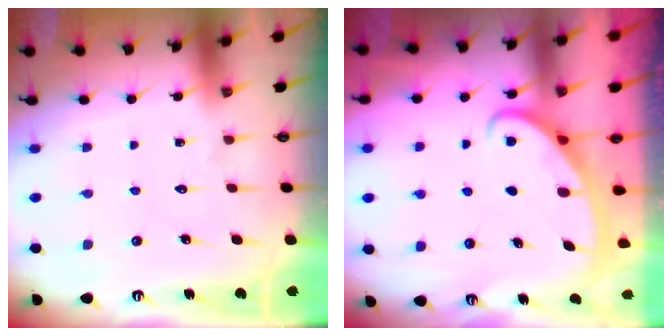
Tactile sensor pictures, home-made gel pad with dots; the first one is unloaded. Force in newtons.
{"total": 2.8, "press": 2.8, "slide": 0.4}